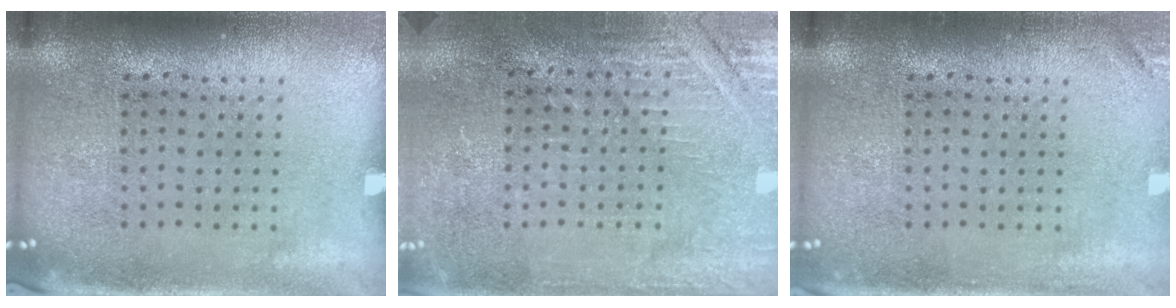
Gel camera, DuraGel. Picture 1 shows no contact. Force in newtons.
{"total": 2.8, "press": 2.8, "slide": 0.5}
{"total": 1.3, "press": 1.2, "slide": 0.3}